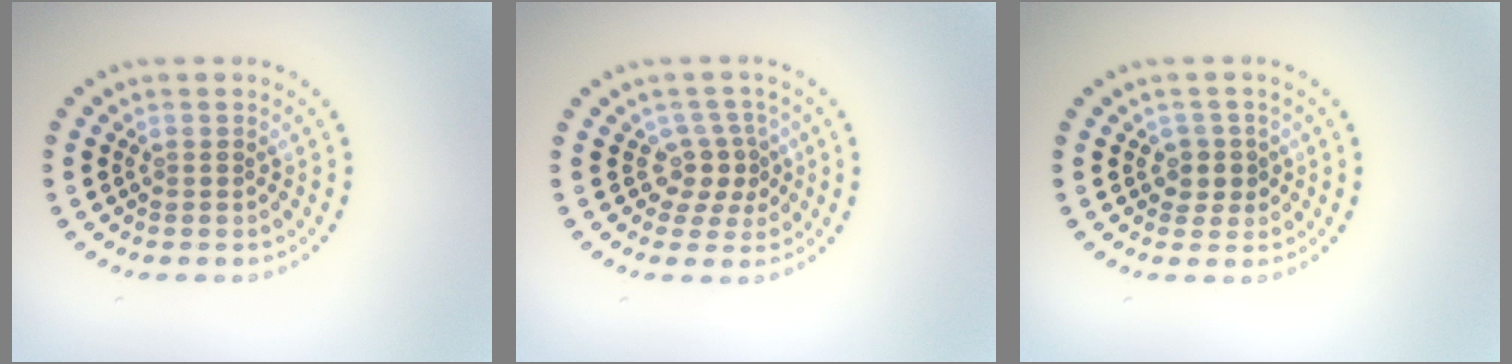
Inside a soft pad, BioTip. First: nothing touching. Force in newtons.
{"total": 2.6, "press": 1.8, "slide": 1.9}
{"total": 1.9, "press": 1.6, "slide": 1.1}